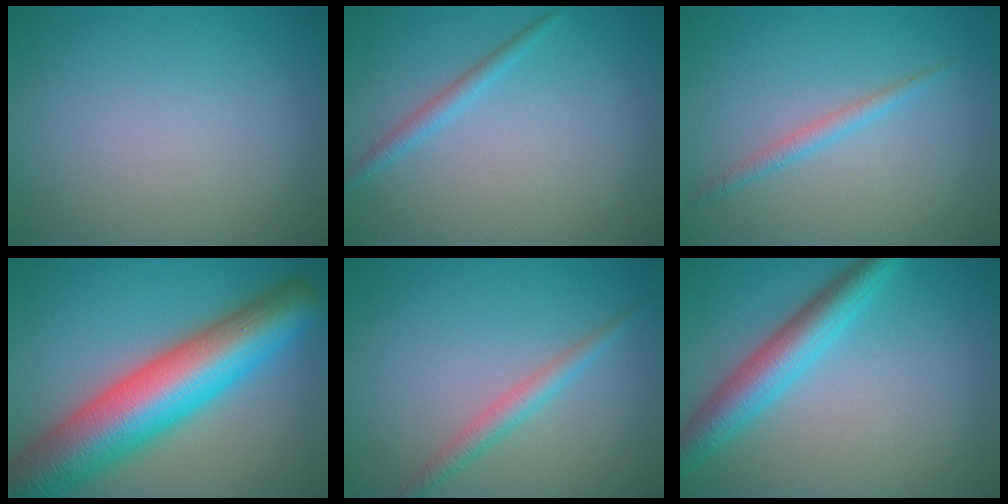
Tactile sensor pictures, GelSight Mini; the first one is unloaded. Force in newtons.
{"total": 1.4, "press": 1.4, "slide": 0.0}
{"total": 1.4, "press": 1.4, "slide": 0.1}
{"total": 13.1, "press": 13.1, "slide": 0.4}
{"total": 2.0, "press": 2.0, "slide": 0.1}
{"total": 5.0, "press": 5.0, "slide": 0.1}